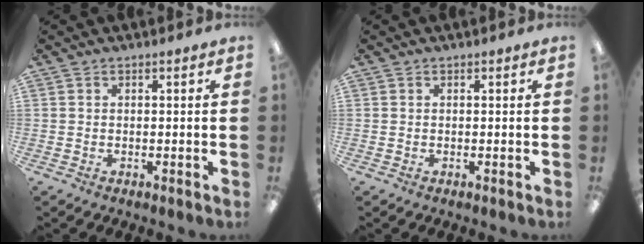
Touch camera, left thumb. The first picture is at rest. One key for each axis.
{"total": 0.0}